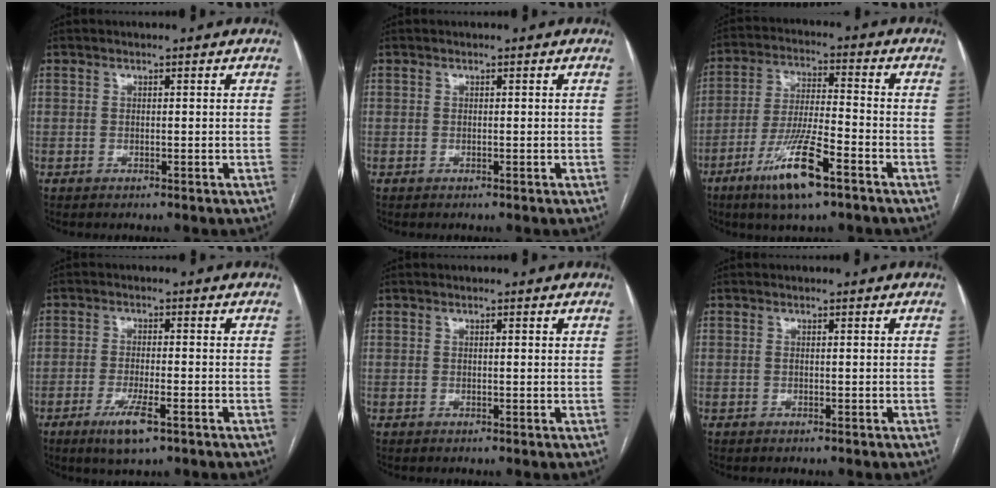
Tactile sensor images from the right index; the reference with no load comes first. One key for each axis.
{"total": 0.0}
{"total": 11.5, "fx": -6.6, "fy": 1.4, "fz": 9.3, "tx": -0.185, "ty": -0.018, "tz": -0.118}
{"total": 5.6, "fx": -3.1, "fy": 0.7, "fz": 4.6, "tx": -0.093, "ty": -0.011, "tz": -0.050}
{"total": 0.6, "fx": 0.3, "fy": 0.1, "fz": 0.5, "tx": -0.012, "ty": 0.002, "tz": 0.006}
{"total": 0.0}